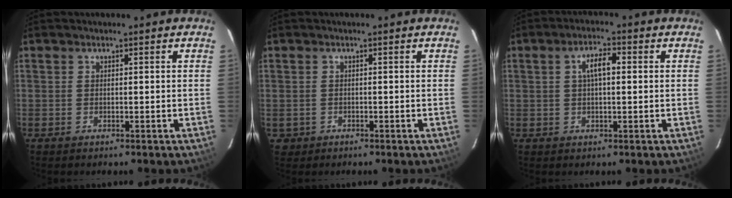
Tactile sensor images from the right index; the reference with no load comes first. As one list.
[{"total": 1.9, "force": [-0.5, 1.8, 0.2], "torque": [-0.006, 0.002, -0.004]}, {"total": 4.5, "force": [0.9, 1.7, 4.0], "torque": [-0.075, 0.013, 0.017]}]